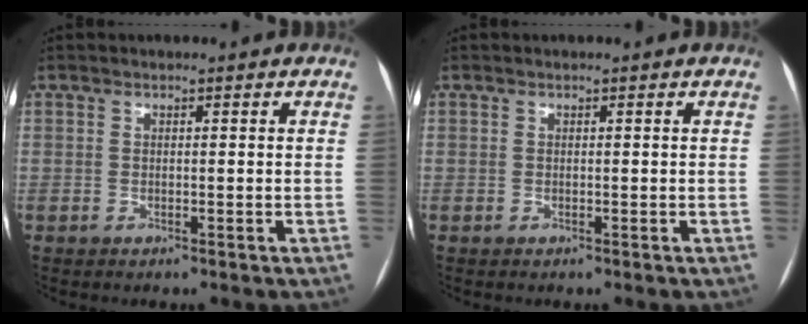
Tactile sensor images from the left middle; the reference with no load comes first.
{"total": 0.0}